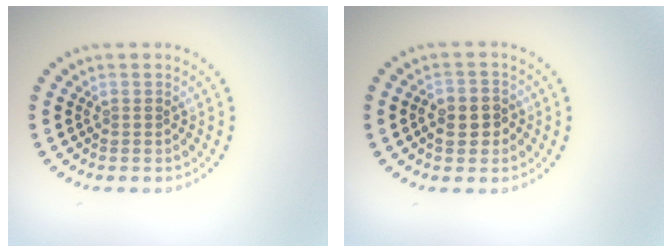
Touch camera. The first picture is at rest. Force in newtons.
{"total": 2.8, "press": 2.8, "slide": 0.6}